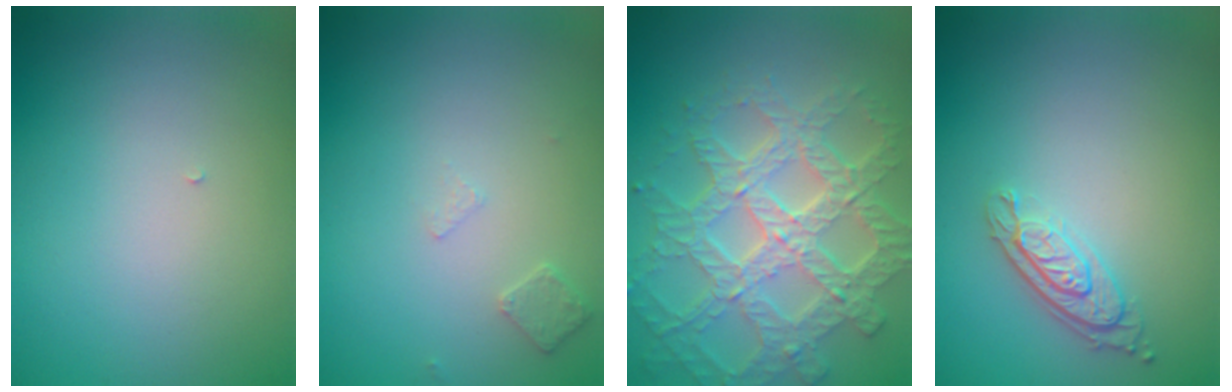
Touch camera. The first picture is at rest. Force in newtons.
{"total": 1.2, "press": 1.1, "slide": 0.3}
{"total": 7.8, "press": 5.8, "slide": 5.3}
{"total": 3.0, "press": 2.3, "slide": 1.9}